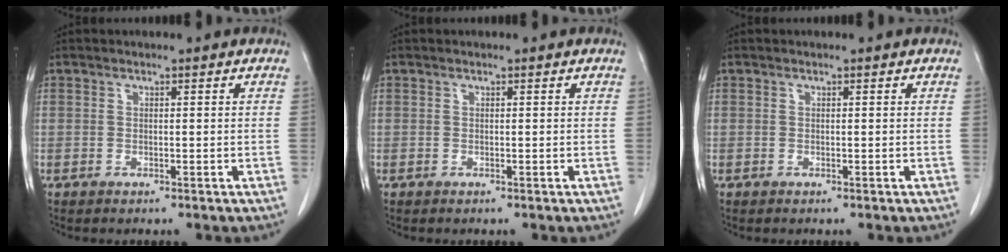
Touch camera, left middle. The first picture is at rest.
{"total": 0.0}
{"total": 0.0}